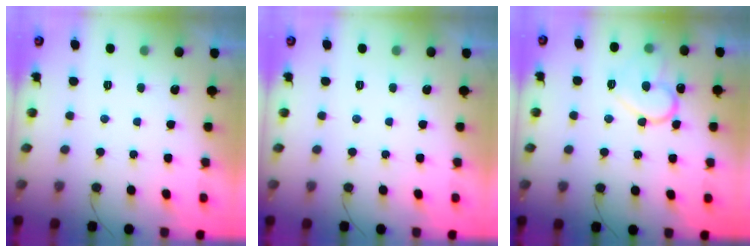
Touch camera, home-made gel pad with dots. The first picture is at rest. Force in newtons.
{"total": 0.0}
{"total": 13.2, "press": 13.2, "slide": 1.4}